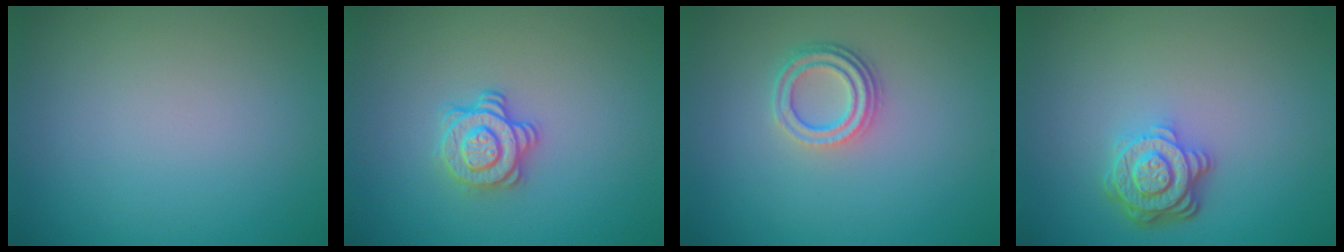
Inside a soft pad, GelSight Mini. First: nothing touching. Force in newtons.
{"total": 2.9, "press": 2.5, "slide": 1.4}
{"total": 3.3, "press": 2.4, "slide": 2.3}
{"total": 4.0, "press": 3.2, "slide": 2.4}